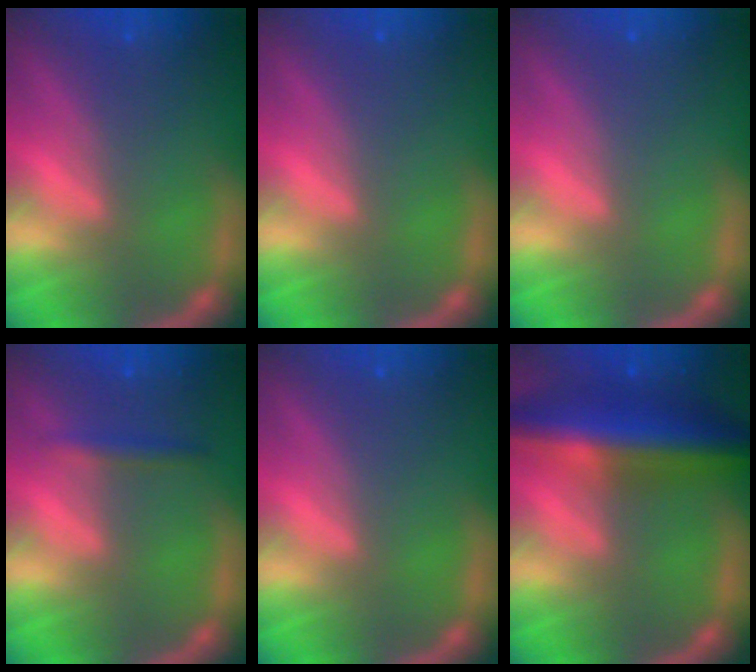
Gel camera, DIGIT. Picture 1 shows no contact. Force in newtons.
{"total": 0.0}
{"total": 0.0}
{"total": 1.4}
{"total": 0.0}
{"total": 8.5}